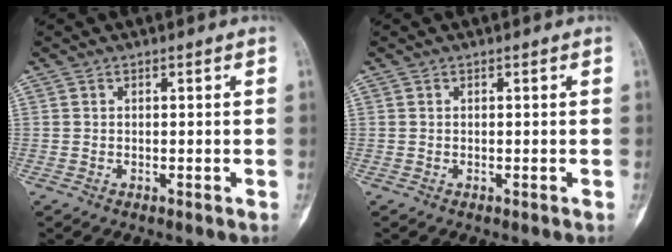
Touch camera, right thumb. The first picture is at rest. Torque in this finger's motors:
{"motor_torque": [0.05, 0.05, 0.03, -0.04, 0.01]}